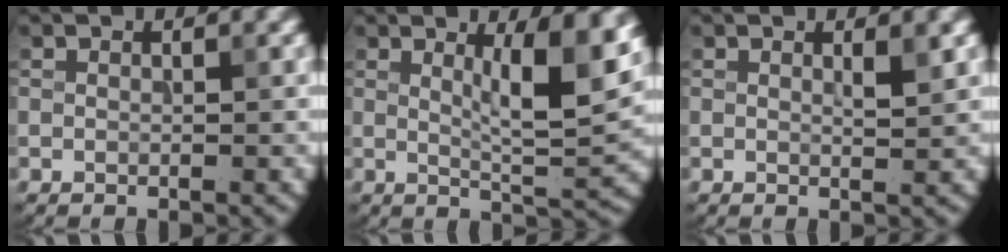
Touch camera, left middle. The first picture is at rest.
{"total": 6.4, "force": [2.2, 1.4, 5.9], "torque": [-0.084, -0.007, 0.038]}
{"total": 1.2, "force": [0.6, 0.2, 1.0], "torque": [-0.014, -0.003, 0.009]}